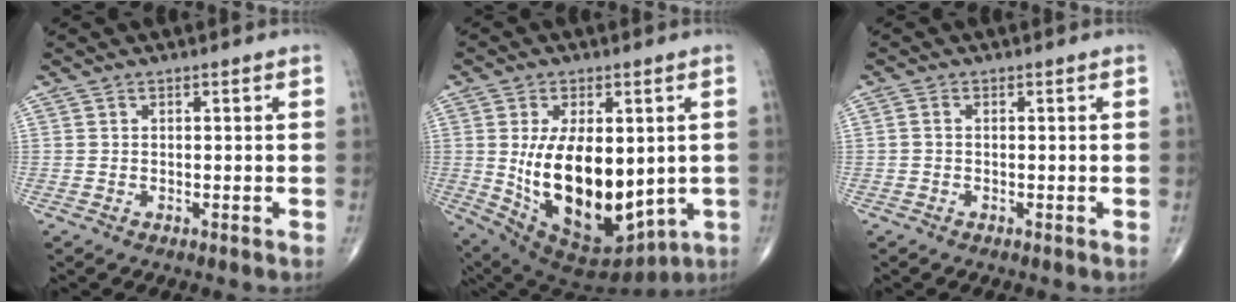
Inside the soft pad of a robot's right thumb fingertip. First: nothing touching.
{"total": 21.2, "force": [-0.4, 11.8, 17.6], "torque": [-0.286, -0.028, 0.030]}
{"total": 0.8, "force": [-0.1, 0.5, 0.6], "torque": [-0.011, 0.000, -0.005]}